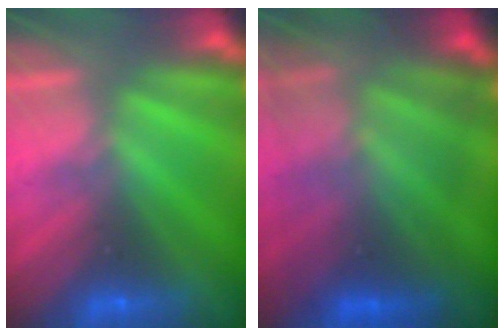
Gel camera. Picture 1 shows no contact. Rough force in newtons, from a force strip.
{"total": 7.1}